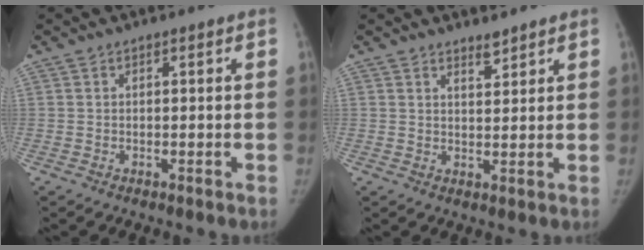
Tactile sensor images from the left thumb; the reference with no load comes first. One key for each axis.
{"total": 2.3, "fx": 2.2, "fy": 0.5, "fz": 0.6, "tx": 0.000, "ty": -0.024, "tz": 0.036}